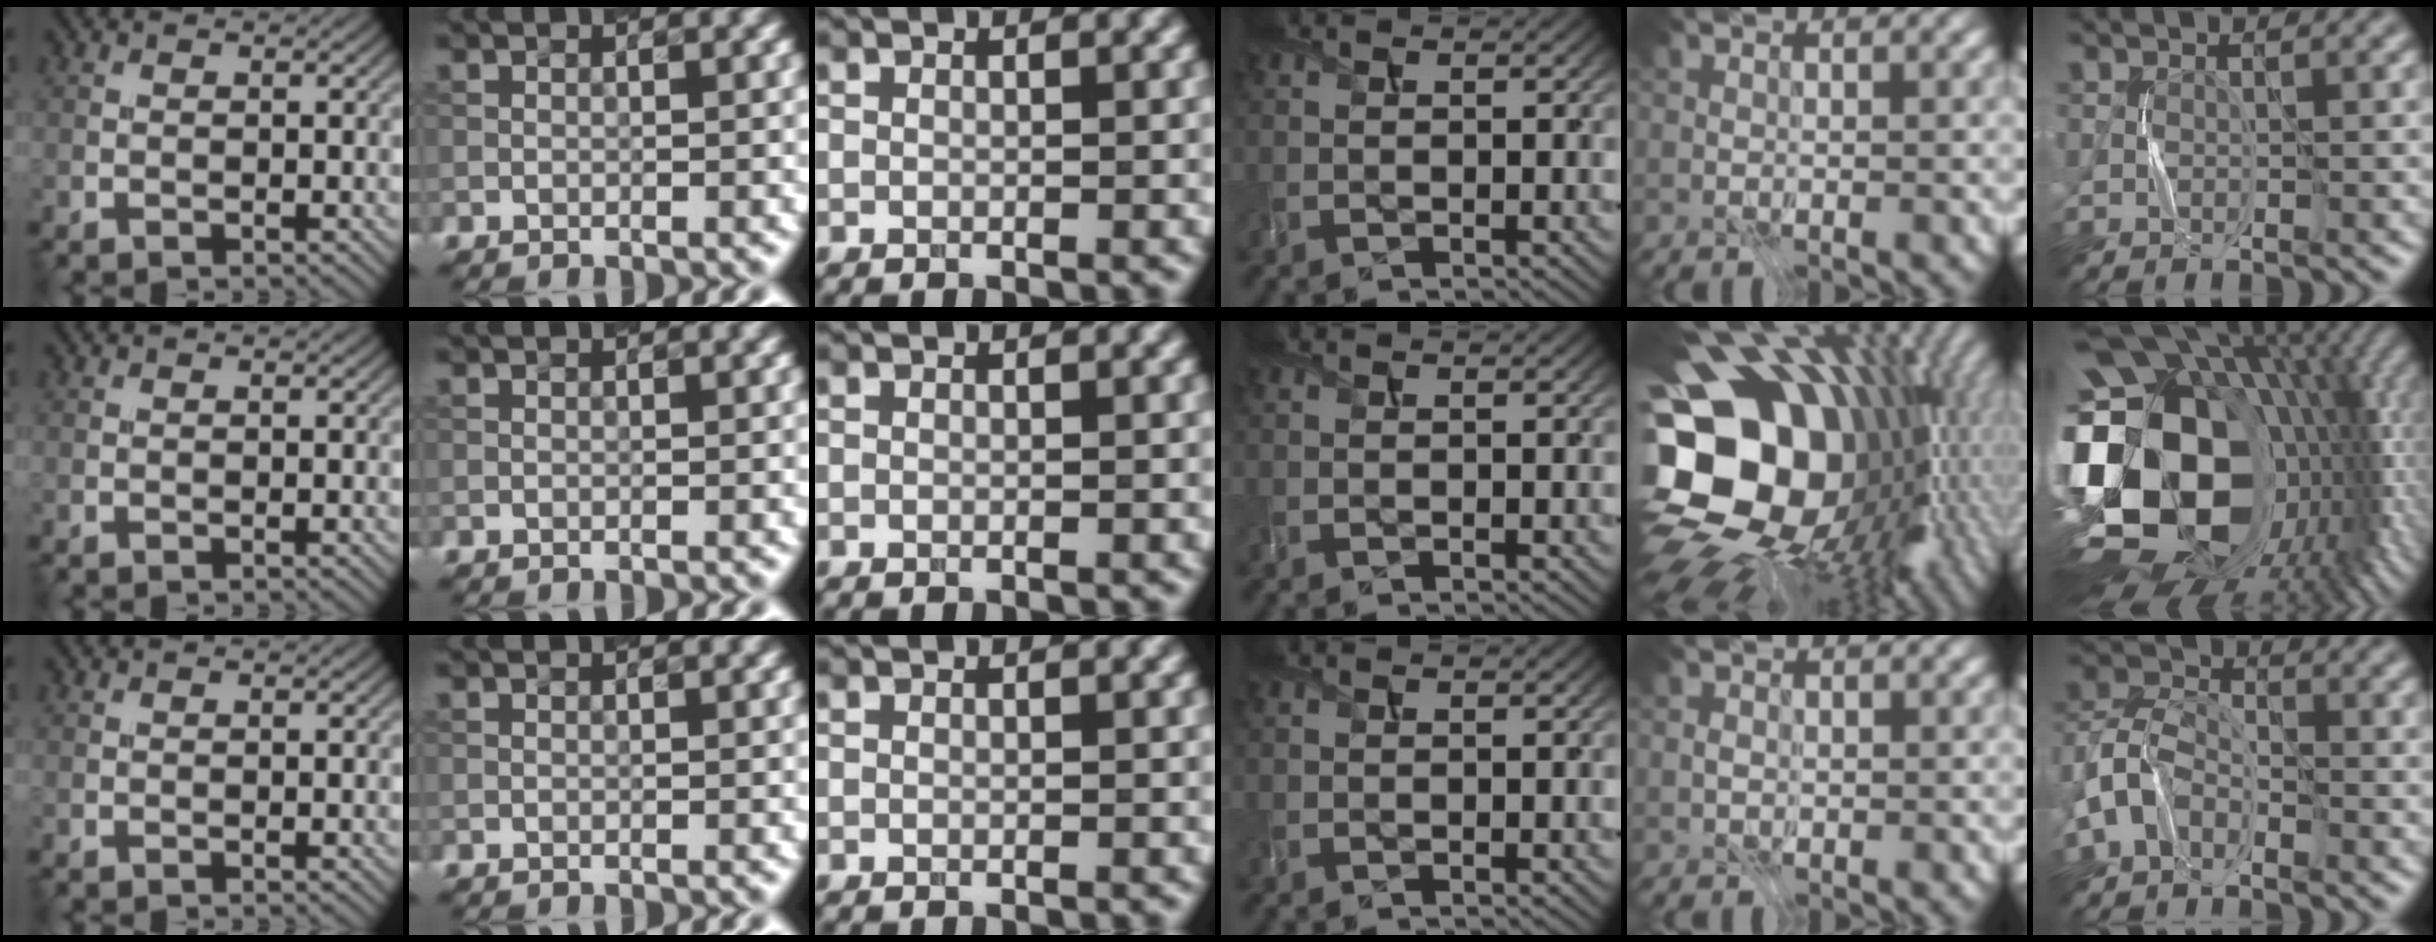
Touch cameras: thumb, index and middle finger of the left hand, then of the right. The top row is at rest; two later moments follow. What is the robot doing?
{"motion": "press", "object": "stapler"}